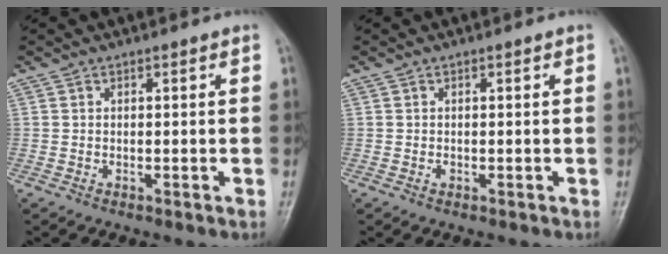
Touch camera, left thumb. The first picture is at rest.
{"total": 0.5, "force": [-0.1, 0.4, 0.3], "torque": [-0.003, 0.001, -0.003]}